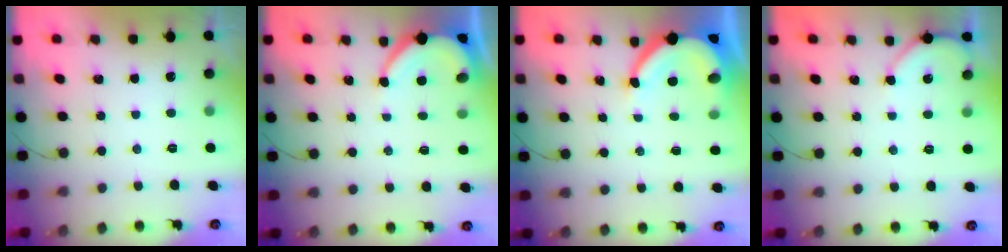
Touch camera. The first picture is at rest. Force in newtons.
{"total": 4.7, "press": 4.7, "slide": 0.4}
{"total": 8.7, "press": 8.6, "slide": 1.2}
{"total": 2.9, "press": 2.9, "slide": 0.3}